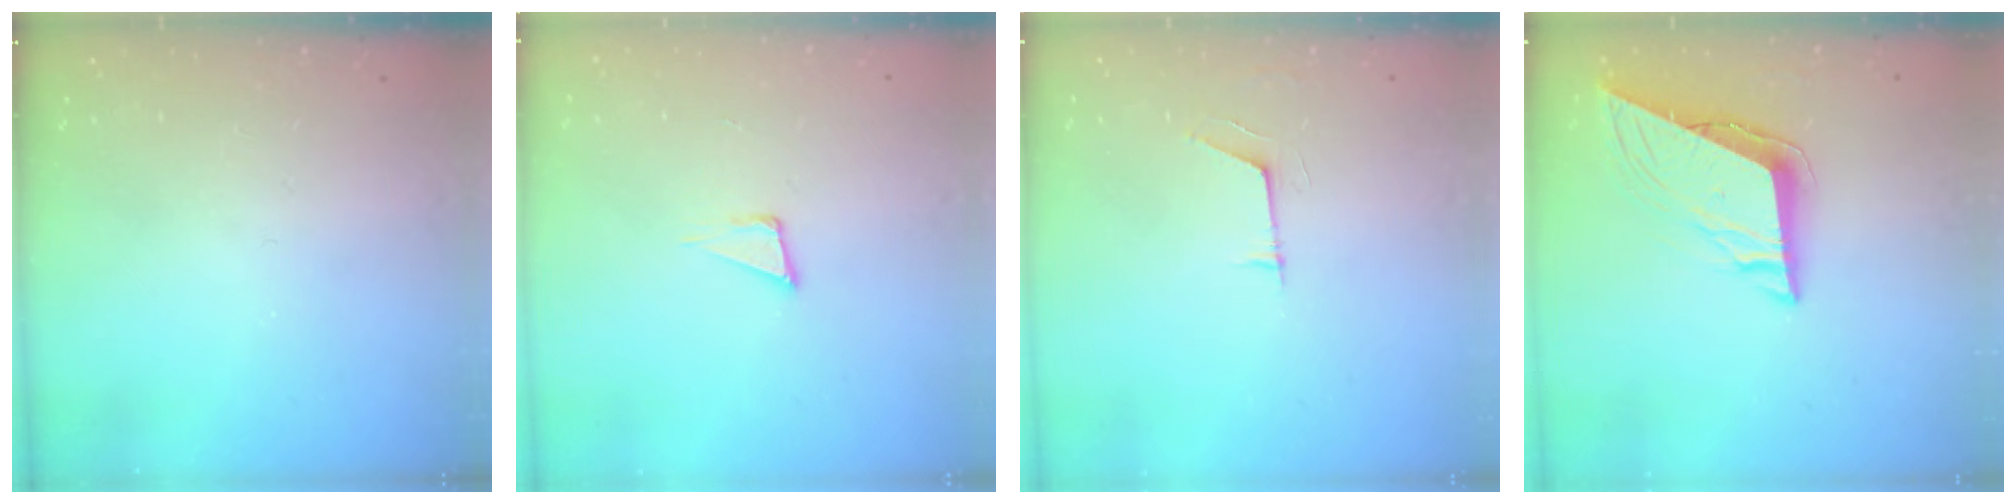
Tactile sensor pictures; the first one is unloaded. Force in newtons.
{"total": 4.0, "press": 2.7, "slide": 2.9}
{"total": 4.4, "press": 4.3, "slide": 0.7}
{"total": 8.9, "press": 8.8, "slide": 1.4}